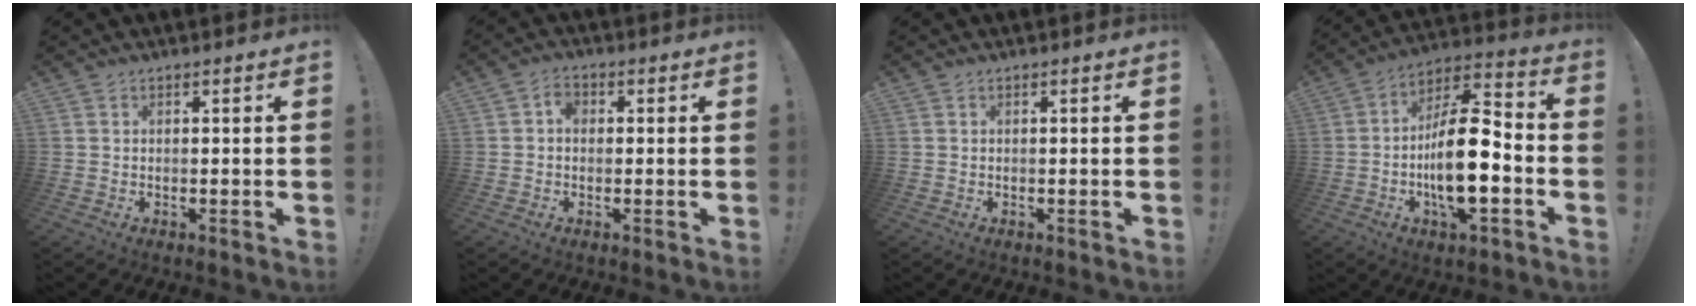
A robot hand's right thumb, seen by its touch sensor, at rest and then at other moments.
{"total": 3.4, "force": [-0.1, 2.4, 2.3], "torque": [-0.033, 0.005, -0.002]}
{"total": 0.0}
{"total": 18.3, "force": [-4.1, 6.8, 16.5], "torque": [-0.293, 0.016, -0.068]}